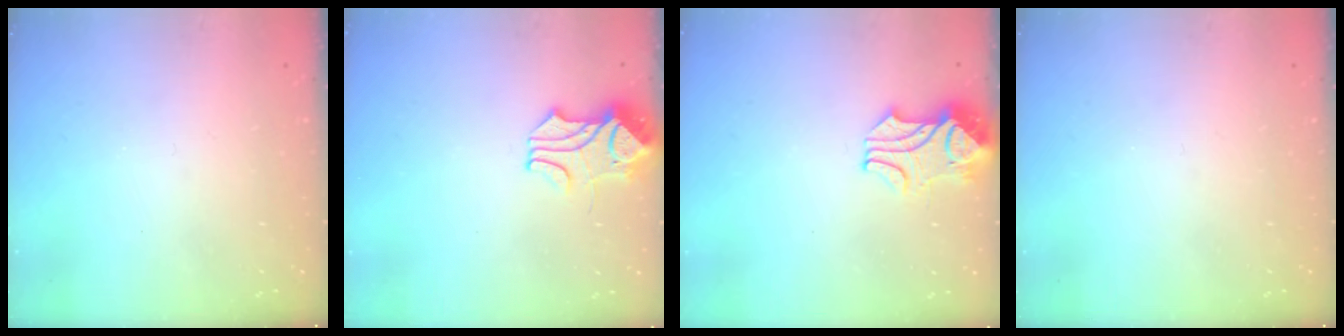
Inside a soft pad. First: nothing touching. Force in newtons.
{"total": 2.1, "press": 1.8, "slide": 0.9}
{"total": 2.4, "press": 2.1, "slide": 1.0}
{"total": 0.0}